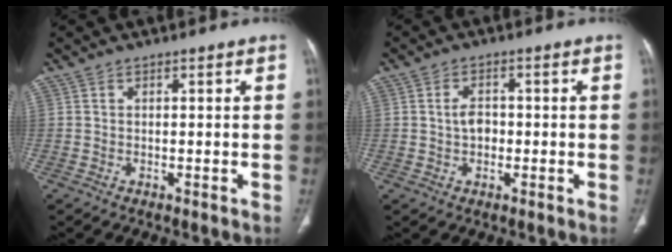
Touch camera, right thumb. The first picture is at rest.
{"total": 6.1, "force": [0.3, 4.0, 4.6], "torque": [-0.077, 0.004, 0.009]}